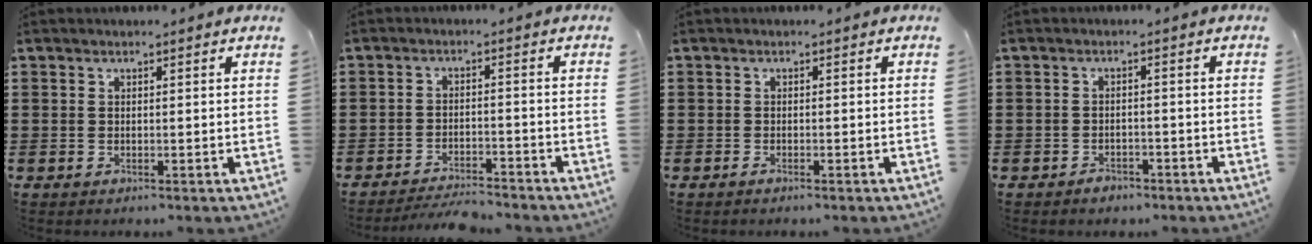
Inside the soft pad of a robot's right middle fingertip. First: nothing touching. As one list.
[{"total": 3.8, "force": [-3.7, 0.5, 0.7], "torque": [-0.014, 0.007, -0.077]}, {"total": 0.7, "force": [-0.6, 0.1, 0.3], "torque": [-0.010, -0.002, -0.012]}, {"total": 1.7, "force": [-1.5, 0.8, 0.1], "torque": [-0.007, 0.004, -0.034]}]